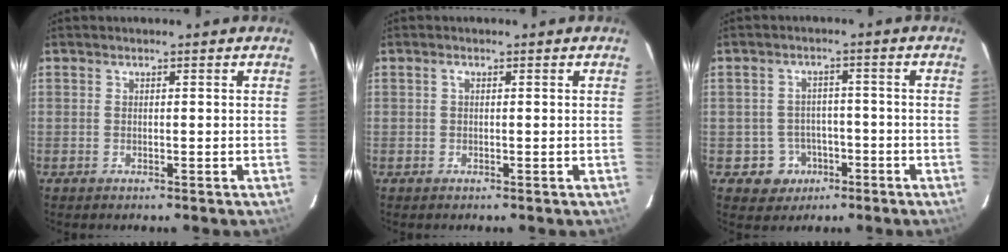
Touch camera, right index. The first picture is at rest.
{"total": 0.6, "force": [0.1, 0.3, 0.5], "torque": [-0.009, 0.004, -0.001]}
{"total": 5.9, "force": [-2.7, 5.2, 0.5], "torque": [-0.024, 0.022, -0.028]}